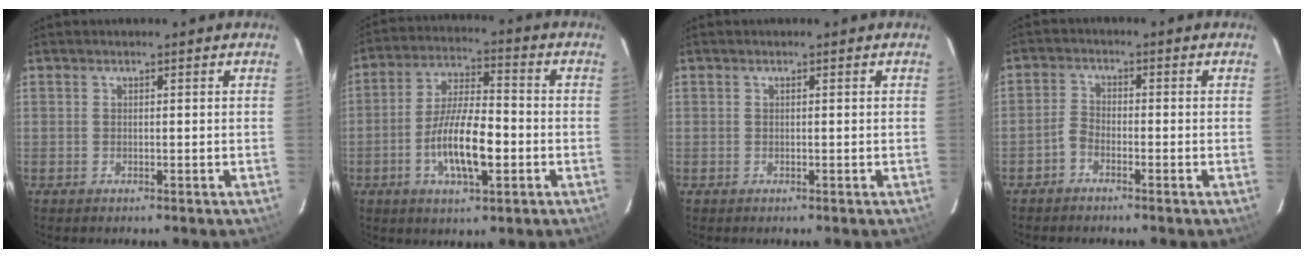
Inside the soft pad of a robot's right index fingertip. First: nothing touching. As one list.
[{"total": 11.7, "force": [-3.3, 3.6, 10.6], "torque": [-0.207, -0.001, -0.060]}, {"total": 0.0}, {"total": 2.3, "force": [-1.8, 1.1, 0.9], "torque": [-0.024, 0.006, -0.039]}]